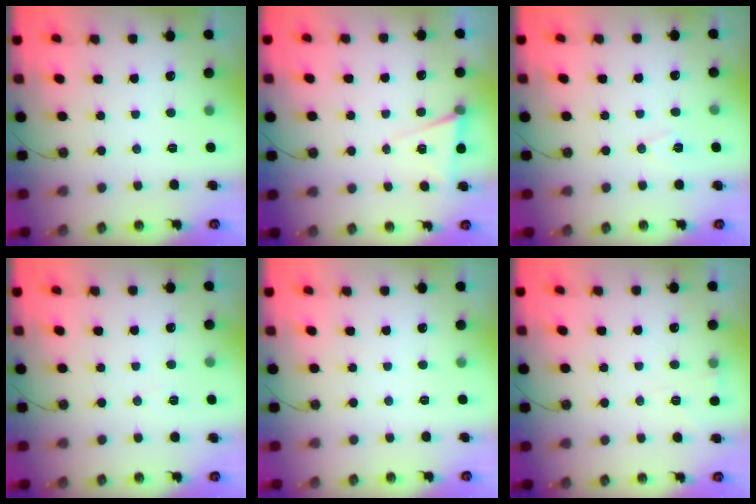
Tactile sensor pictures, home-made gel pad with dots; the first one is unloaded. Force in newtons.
{"total": 6.3, "press": 4.4, "slide": 4.5}
{"total": 7.4, "press": 5.9, "slide": 4.5}
{"total": 6.2, "press": 4.3, "slide": 4.4}
{"total": 0.0}
{"total": 2.5, "press": 2.4, "slide": 0.7}